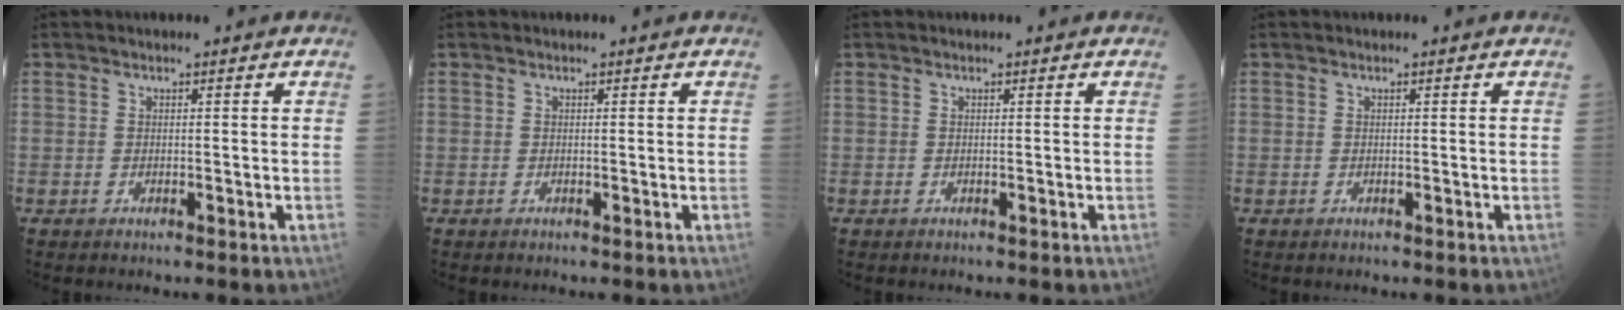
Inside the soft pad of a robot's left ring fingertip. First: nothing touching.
{"total": 0.0}
{"total": 0.0}
{"total": 0.0}